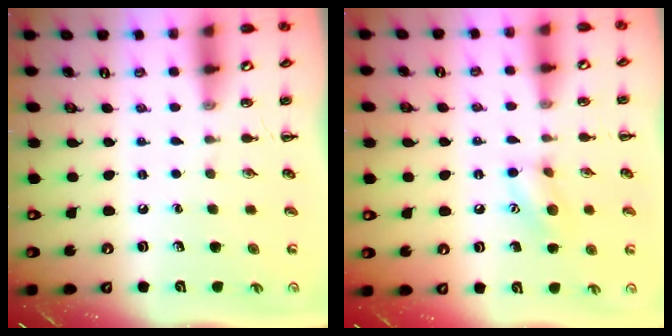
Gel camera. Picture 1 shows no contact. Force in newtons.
{"total": 8.9, "press": 8.9, "slide": 0.5}